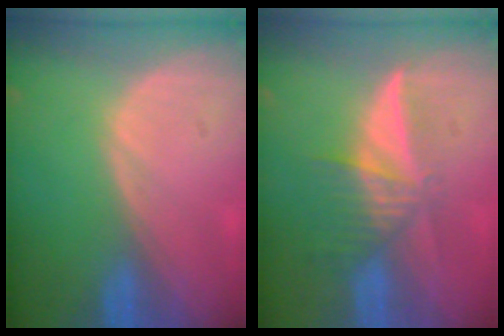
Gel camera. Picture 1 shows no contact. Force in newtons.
{"total": 6.0, "press": 5.7, "slide": 1.9}